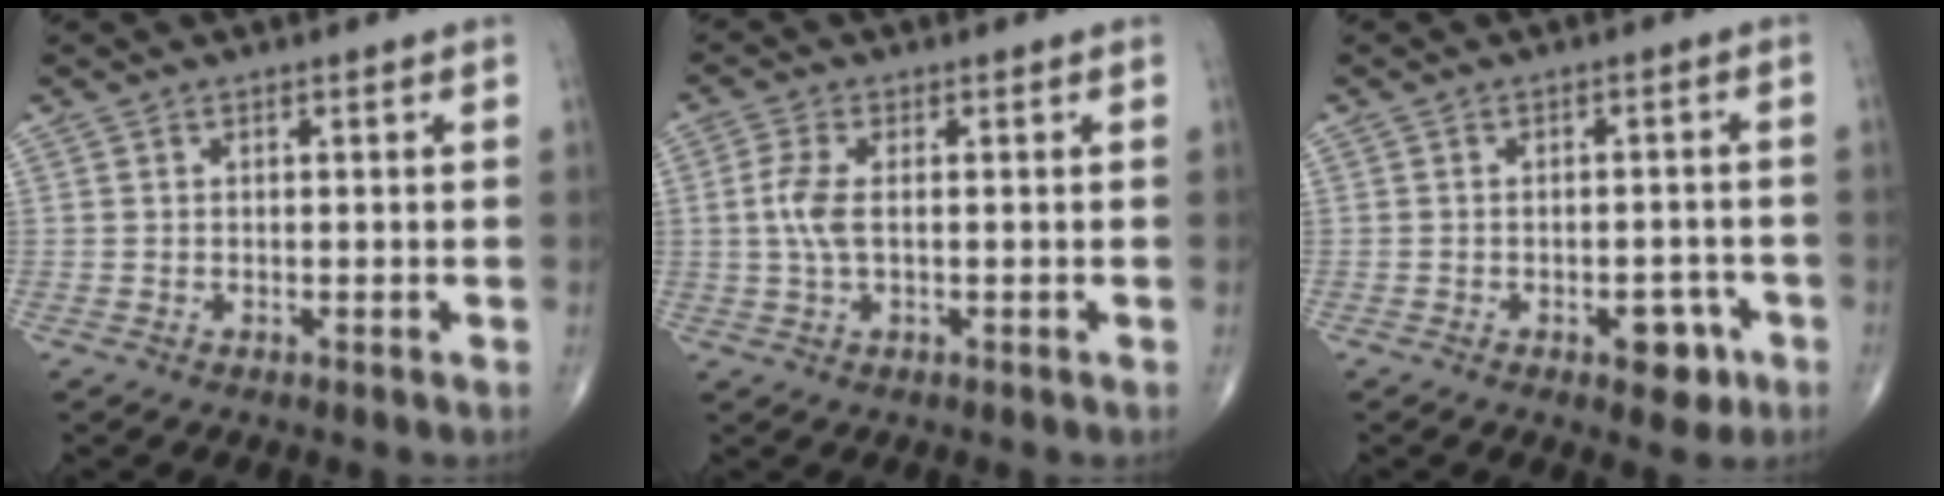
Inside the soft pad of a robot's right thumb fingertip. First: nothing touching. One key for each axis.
{"total": 4.8, "fx": 0.2, "fy": 2.1, "fz": 4.3, "tx": -0.112, "ty": 0.004, "tz": 0.002}
{"total": 5.2, "fx": -2.6, "fy": 2.8, "fz": 3.6, "tx": -0.025, "ty": 0.015, "tz": -0.028}